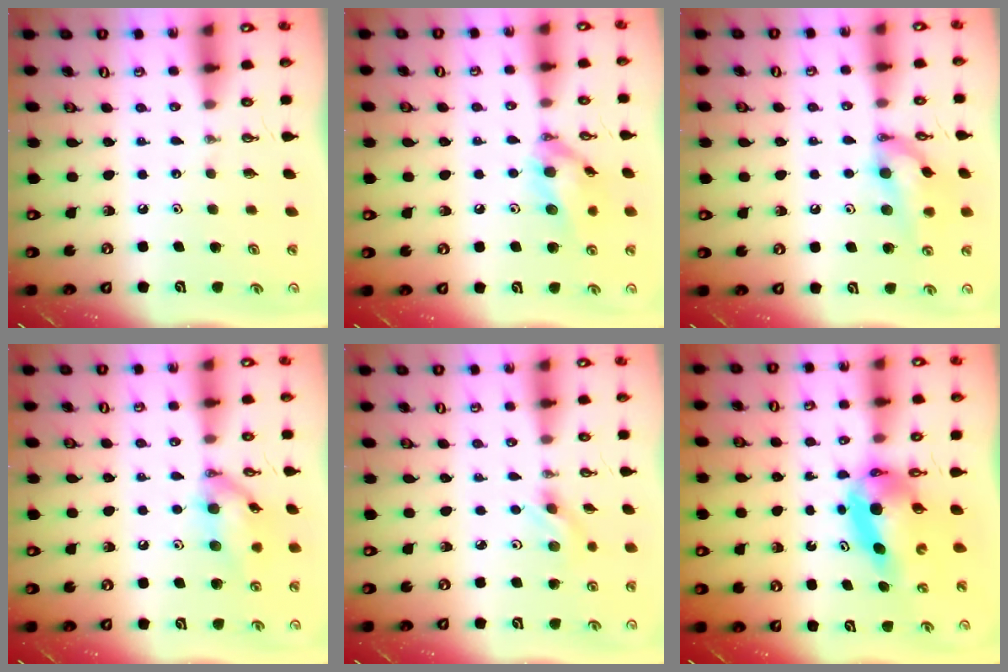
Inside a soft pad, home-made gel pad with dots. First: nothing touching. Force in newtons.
{"total": 13.1, "press": 13.0, "slide": 1.7}
{"total": 14.2, "press": 13.4, "slide": 4.6}
{"total": 13.3, "press": 13.2, "slide": 0.8}
{"total": 2.6, "press": 2.3, "slide": 1.1}
{"total": 8.0, "press": 8.0, "slide": 0.9}